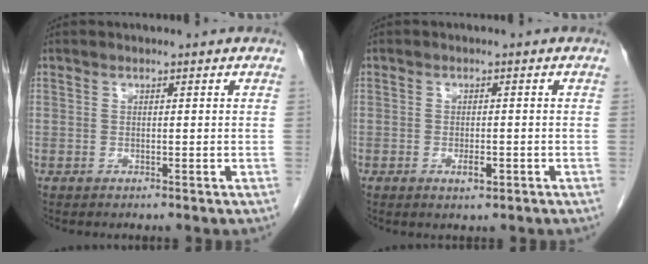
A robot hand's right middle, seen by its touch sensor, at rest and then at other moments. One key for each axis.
{"total": 2.0, "fx": -0.9, "fy": 0.6, "fz": 1.7, "tx": -0.032, "ty": -0.002, "tz": -0.012}